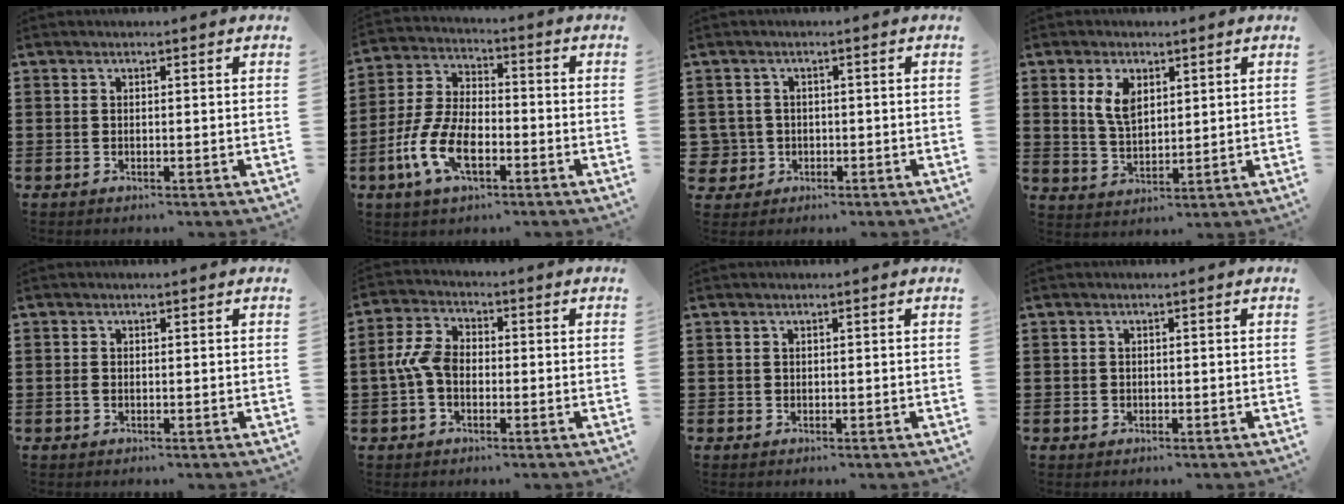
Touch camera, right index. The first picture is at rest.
{"total": 9.2, "force": [-3.7, 4.5, 7.2], "torque": [-0.182, -0.008, -0.076]}
{"total": 2.7, "force": [-0.5, 2.7, 0.3], "torque": [-0.026, 0.002, -0.016]}
{"total": 5.2, "force": [2.1, 2.9, 3.8], "torque": [-0.083, 0.010, 0.037]}
{"total": 0.7, "force": [-0.3, 0.4, 0.5], "torque": [-0.010, -0.002, -0.006]}
{"total": 5.7, "force": [-1.2, 3.6, 4.3], "torque": [-0.114, -0.003, -0.032]}
{"total": 0.0}
{"total": 0.8, "force": [-0.4, 0.6, 0.3], "torque": [-0.009, -0.001, -0.008]}